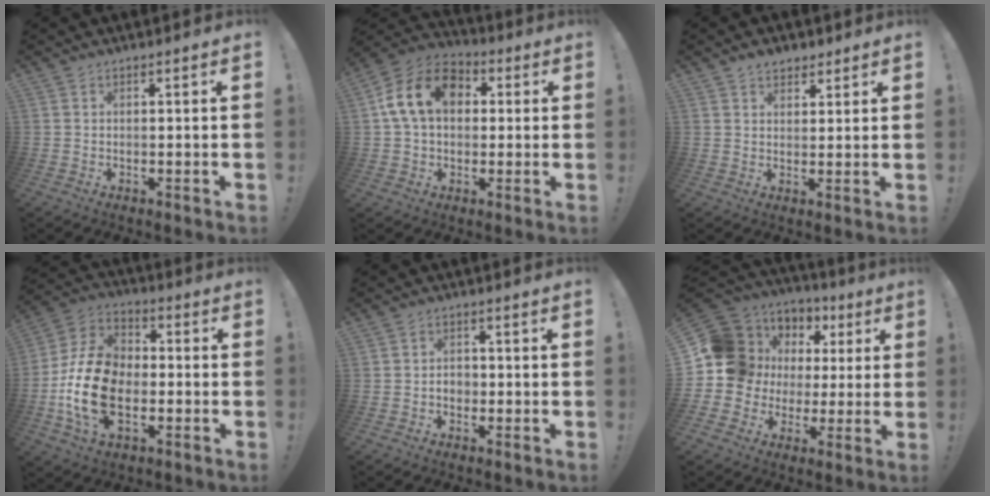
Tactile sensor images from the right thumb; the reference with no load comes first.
{"total": 15.6, "force": [4.0, 11.2, 10.2], "torque": [-0.171, 0.015, 0.079]}
{"total": 4.2, "force": [3.0, 2.8, 1.0], "torque": [-0.006, -0.012, 0.053]}
{"total": 19.6, "force": [-4.9, 13.0, 13.9], "torque": [-0.275, 0.032, -0.078]}
{"total": 3.0, "force": [-1.0, 2.2, 1.7], "torque": [-0.024, 0.002, -0.020]}
{"total": 14.0, "force": [2.9, 12.9, 4.6], "torque": [-0.054, -0.020, 0.087]}